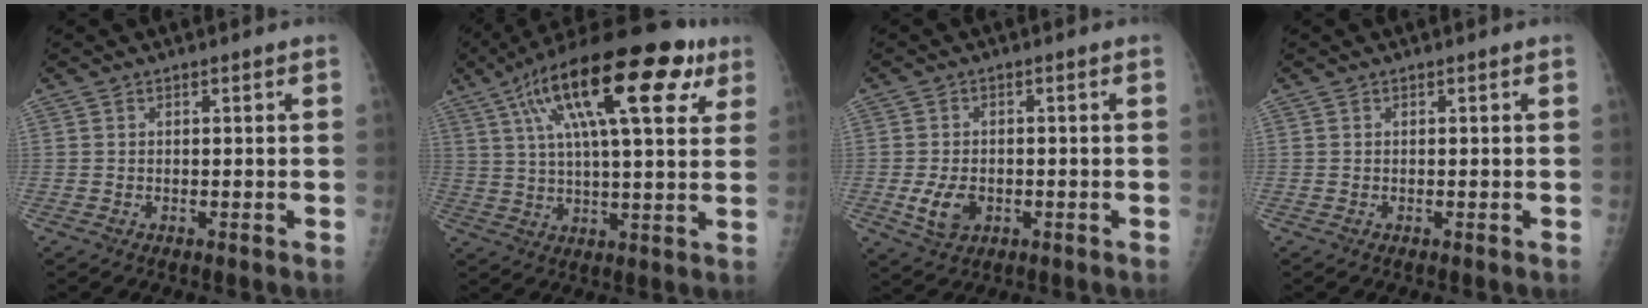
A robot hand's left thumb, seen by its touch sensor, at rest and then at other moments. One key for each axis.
{"total": 24.7, "fx": 11.0, "fy": 8.1, "fz": 20.5, "tx": -0.326, "ty": 0.013, "tz": 0.169}
{"total": 5.5, "fx": -1.4, "fy": 3.8, "fz": 3.7, "tx": -0.064, "ty": -0.003, "tz": -0.019}
{"total": 0.0}